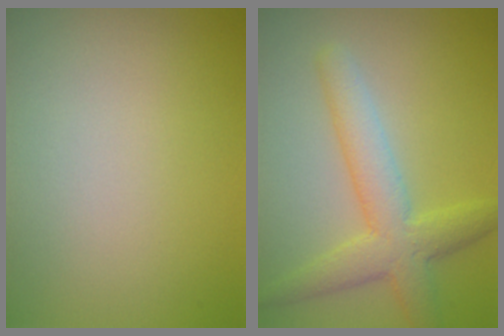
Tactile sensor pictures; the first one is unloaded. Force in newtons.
{"total": 5.1, "press": 5.1, "slide": 0.1}